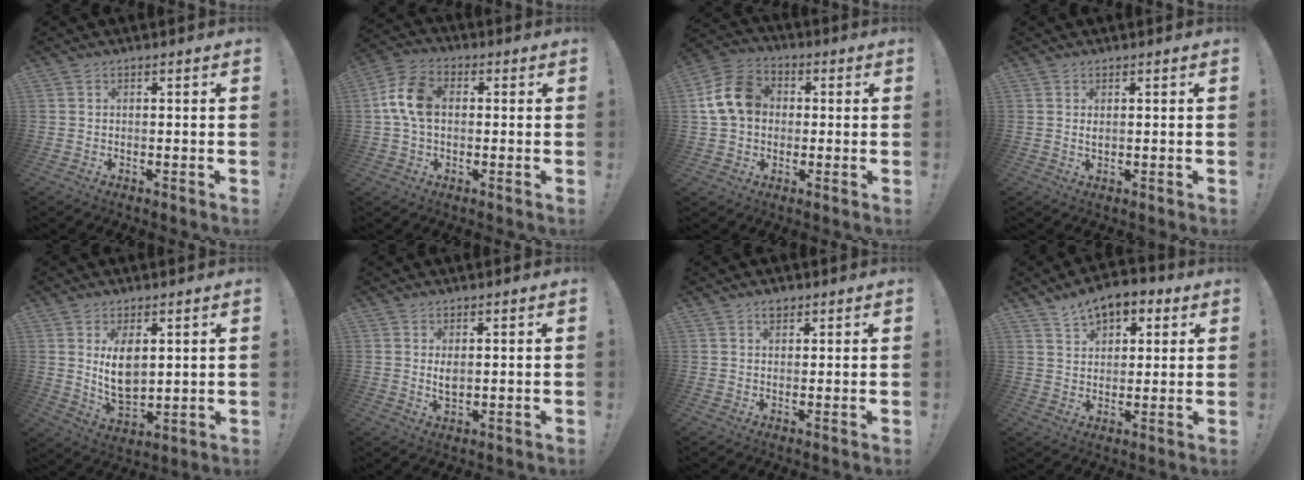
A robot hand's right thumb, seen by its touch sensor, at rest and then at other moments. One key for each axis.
{"total": 10.6, "fx": 0.8, "fy": 7.0, "fz": 7.9, "tx": -0.147, "ty": 0.011, "tz": 0.019}
{"total": 13.9, "fx": 1.9, "fy": 11.0, "fz": 8.3, "tx": -0.140, "ty": 0.015, "tz": 0.045}
{"total": 0.8, "fx": 0.4, "fy": 0.3, "fz": 0.7, "tx": -0.013, "ty": 0.001, "tz": 0.006}
{"total": 9.3, "fx": 3.3, "fy": 5.5, "fz": 6.8, "tx": -0.122, "ty": -0.023, "tz": 0.061}
{"total": 2.9, "fx": 0.9, "fy": 1.4, "fz": 2.3, "tx": -0.030, "ty": -0.006, "tz": 0.012}
{"total": 2.5, "fx": 1.8, "fy": 1.6, "fz": 1.0, "tx": -0.010, "ty": -0.005, "tz": 0.031}
{"total": 9.2, "fx": 6.0, "fy": 5.5, "fz": 4.2, "tx": -0.059, "ty": -0.030, "tz": 0.112}